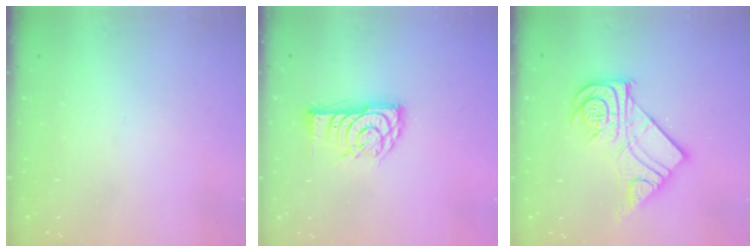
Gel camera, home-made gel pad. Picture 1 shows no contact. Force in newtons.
{"total": 13.0, "press": 13.0, "slide": 0.8}
{"total": 16.1, "press": 16.0, "slide": 1.5}